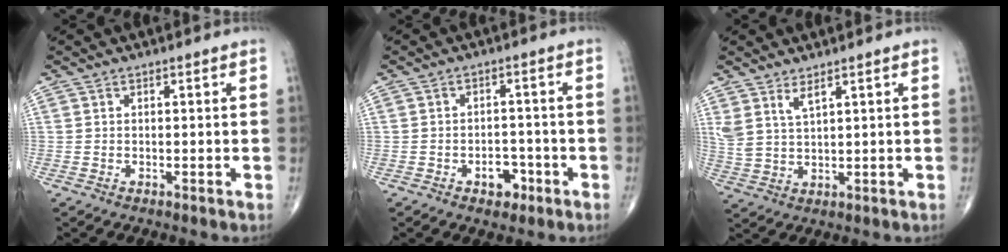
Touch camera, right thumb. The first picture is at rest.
{"total": 4.1, "force": [-2.1, 2.7, 2.3], "torque": [-0.011, 0.019, -0.029]}
{"total": 4.4, "force": [2.9, 1.3, 3.0], "torque": [-0.066, -0.020, 0.066]}